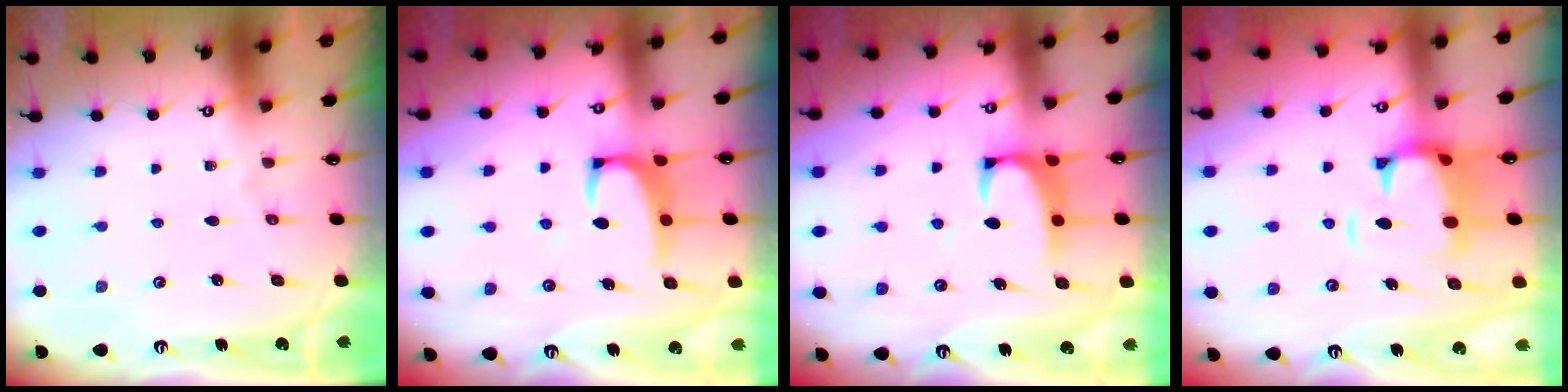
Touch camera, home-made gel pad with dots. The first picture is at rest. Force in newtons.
{"total": 3.4, "press": 3.3, "slide": 0.7}
{"total": 2.5, "press": 2.4, "slide": 0.8}
{"total": 4.6, "press": 4.4, "slide": 1.6}